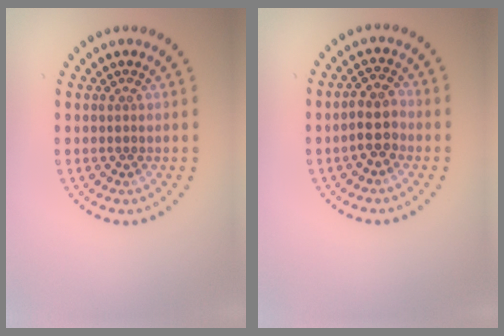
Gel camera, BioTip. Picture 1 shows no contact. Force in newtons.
{"total": 2.7, "press": 2.5, "slide": 1.1}